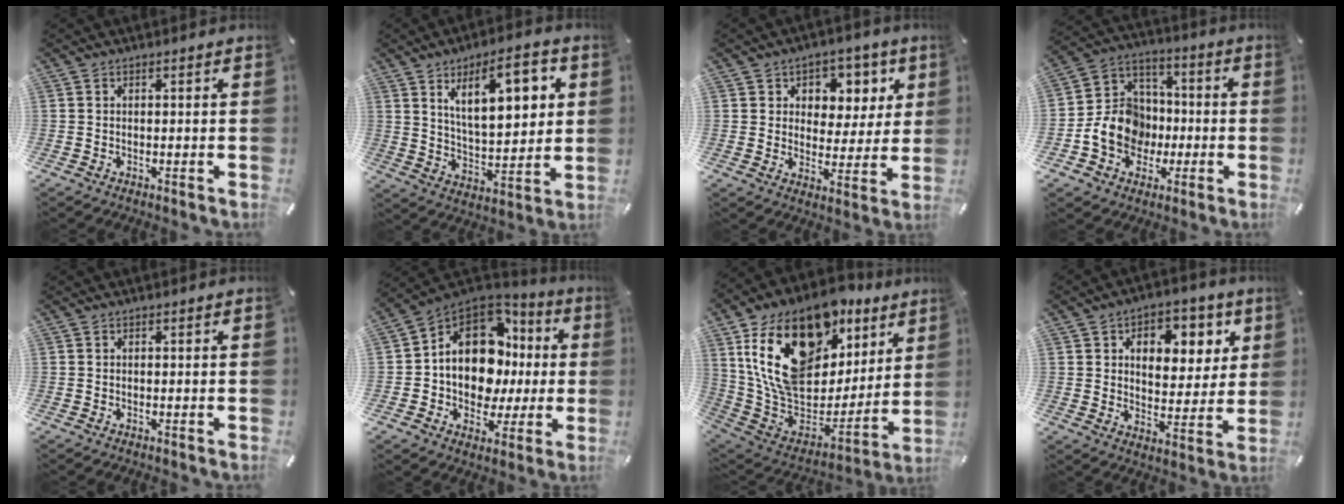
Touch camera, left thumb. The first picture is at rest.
{"total": 15.9, "force": [7.4, 7.2, 12.1], "torque": [-0.183, -0.018, 0.120]}
{"total": 8.1, "force": [3.2, 7.2, 1.9], "torque": [-0.016, -0.028, 0.054]}
{"total": 13.5, "force": [-3.7, 11.6, 5.7], "torque": [-0.117, 0.024, -0.063]}
{"total": 0.0}
{"total": 15.5, "force": [1.9, 11.9, 9.9], "torque": [-0.173, -0.013, 0.036]}
{"total": 24.3, "force": [11.5, 15.3, 15.0], "torque": [-0.256, -0.069, 0.209]}
{"total": 9.4, "force": [3.8, 7.2, 4.6], "torque": [-0.047, -0.025, 0.058]}